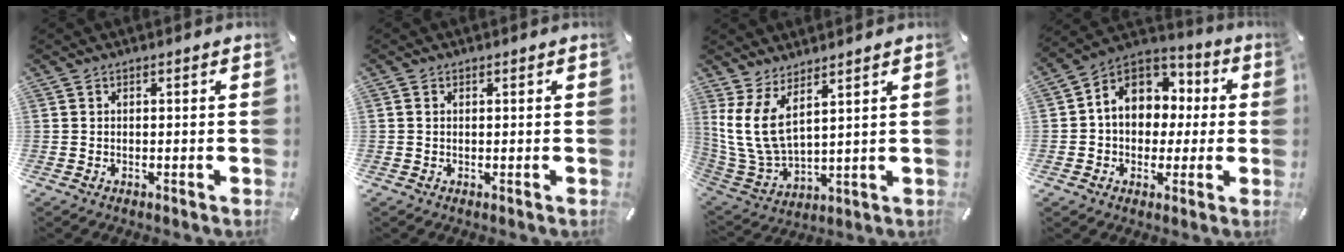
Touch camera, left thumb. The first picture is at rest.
{"total": 0.6, "force": [0.0, 0.5, 0.3], "torque": [-0.006, 0.005, -0.001]}
{"total": 9.6, "force": [4.8, 4.5, 7.0], "torque": [-0.180, -0.034, 0.092]}
{"total": 11.5, "force": [1.8, 10.1, 5.2], "torque": [-0.115, -0.002, 0.035]}